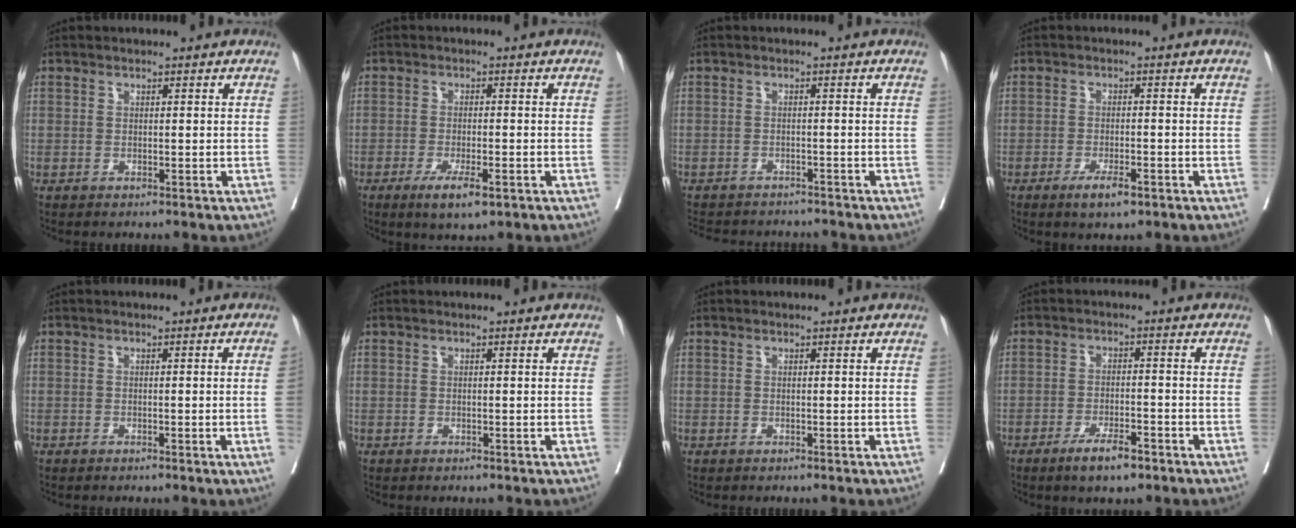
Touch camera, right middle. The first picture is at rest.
{"total": 5.1, "force": [-2.8, 1.1, 4.2], "torque": [-0.072, -0.008, -0.042]}
{"total": 10.7, "force": [-9.9, 3.0, 2.9], "torque": [-0.059, 0.000, -0.126]}
{"total": 3.8, "force": [-2.3, 0.9, 2.9], "torque": [-0.051, -0.003, -0.036]}
{"total": 1.5, "force": [-0.3, -0.6, 1.3], "torque": [-0.011, 0.000, -0.004]}
{"total": 0.0}
{"total": 0.0}
{"total": 5.1, "force": [-3.4, 1.2, 3.6], "torque": [-0.067, -0.003, -0.055]}